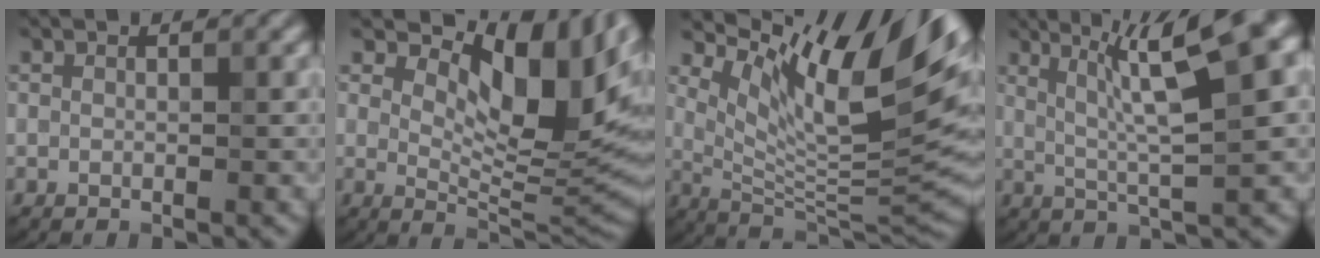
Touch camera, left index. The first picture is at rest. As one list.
[{"total": 11.3, "force": [4.7, 4.9, 9.1], "torque": [-0.128, -0.001, 0.082]}, {"total": 13.7, "force": [7.4, 4.0, 10.8], "torque": [-0.180, 0.005, 0.140]}, {"total": 9.1, "force": [3.5, 1.6, 8.3], "torque": [-0.124, 0.023, 0.062]}]